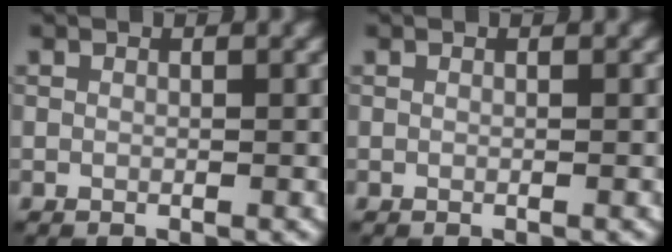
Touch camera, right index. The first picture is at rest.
{"total": 0.0}